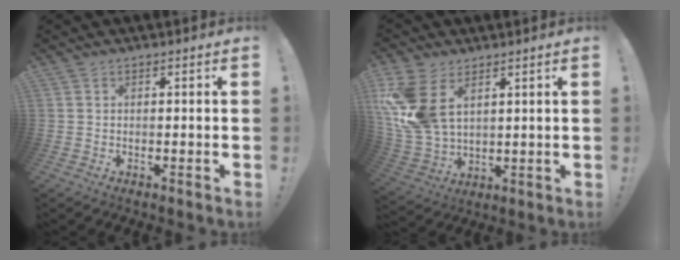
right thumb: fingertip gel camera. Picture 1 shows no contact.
{"total": 15.2, "force": [5.5, 9.6, 10.4], "torque": [-0.213, -0.035, 0.104]}